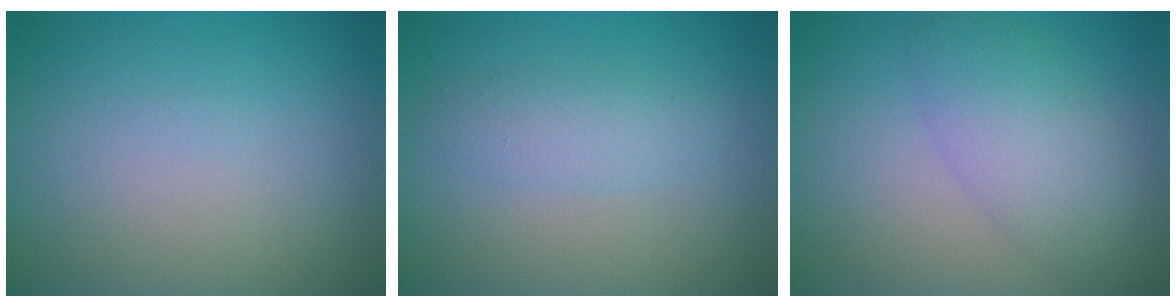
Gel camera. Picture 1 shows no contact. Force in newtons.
{"total": 2.3, "press": 2.3, "slide": 0.1}
{"total": 4.7, "press": 4.7, "slide": 0.1}